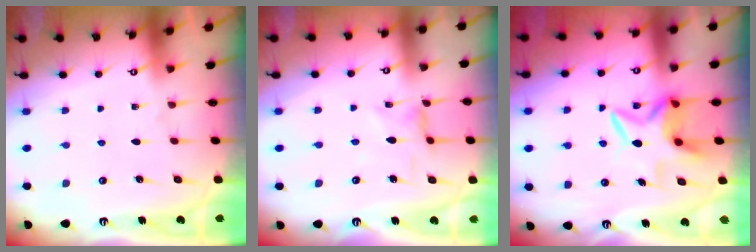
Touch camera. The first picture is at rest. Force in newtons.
{"total": 2.2, "press": 2.1, "slide": 0.5}
{"total": 6.4, "press": 6.4, "slide": 0.5}